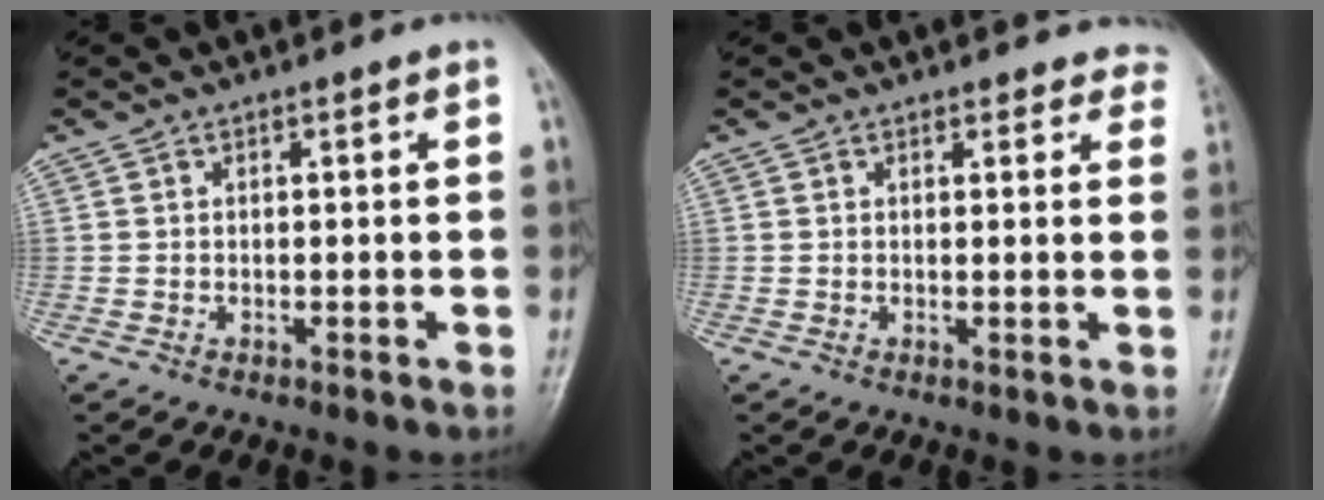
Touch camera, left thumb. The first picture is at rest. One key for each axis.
{"total": 4.5, "fx": 4.1, "fy": 1.9, "fz": 0.3, "tx": 0.039, "ty": -0.016, "tz": 0.023}